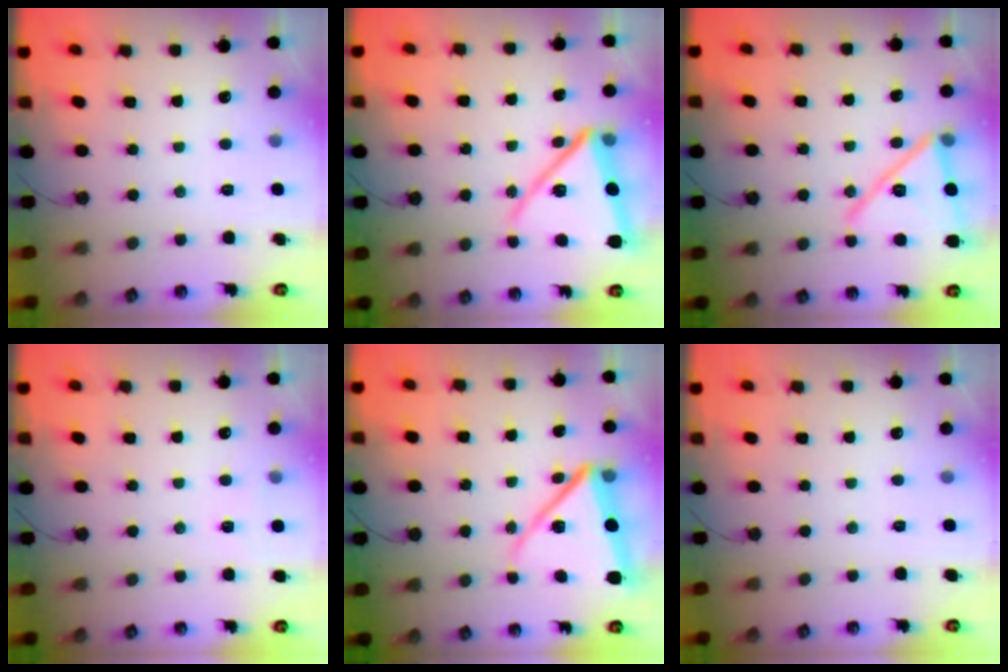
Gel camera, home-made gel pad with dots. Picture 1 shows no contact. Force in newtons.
{"total": 16.4, "press": 16.3, "slide": 1.9}
{"total": 17.1, "press": 16.5, "slide": 4.5}
{"total": 3.0, "press": 2.4, "slide": 1.8}
{"total": 14.4, "press": 14.4, "slide": 1.1}
{"total": 0.0}